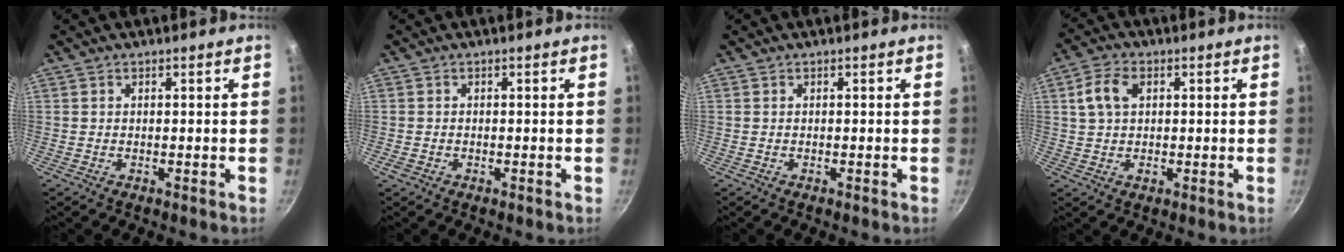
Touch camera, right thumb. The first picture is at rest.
{"total": 1.0, "force": [-0.4, 0.8, 0.4], "torque": [-0.006, 0.001, -0.008]}
{"total": 0.0}
{"total": 6.5, "force": [1.8, 4.4, 4.4], "torque": [-0.080, 0.005, 0.033]}